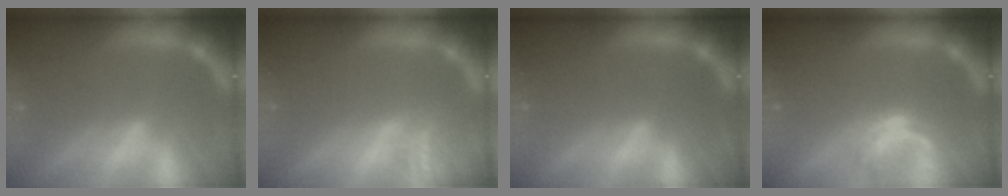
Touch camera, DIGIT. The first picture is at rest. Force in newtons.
{"total": 3.0}
{"total": 0.0}
{"total": 2.5}